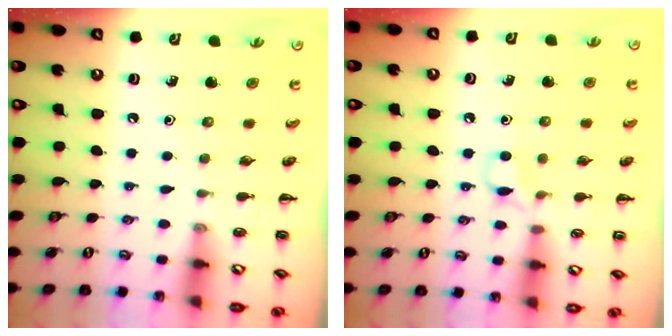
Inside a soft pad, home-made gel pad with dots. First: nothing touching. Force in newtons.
{"total": 3.7, "press": 3.6, "slide": 0.8}